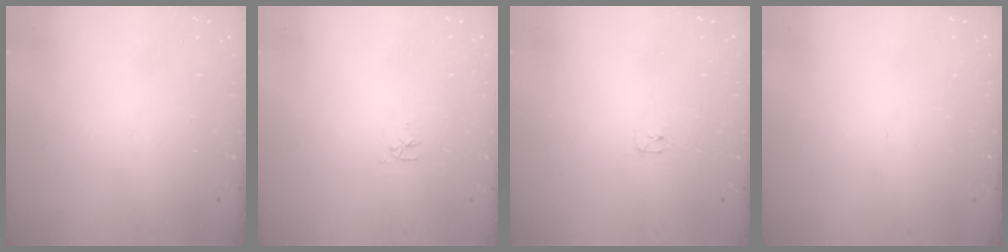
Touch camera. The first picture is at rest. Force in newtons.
{"total": 2.8, "press": 2.7, "slide": 0.4}
{"total": 2.4, "press": 2.3, "slide": 0.4}
{"total": 0.0}